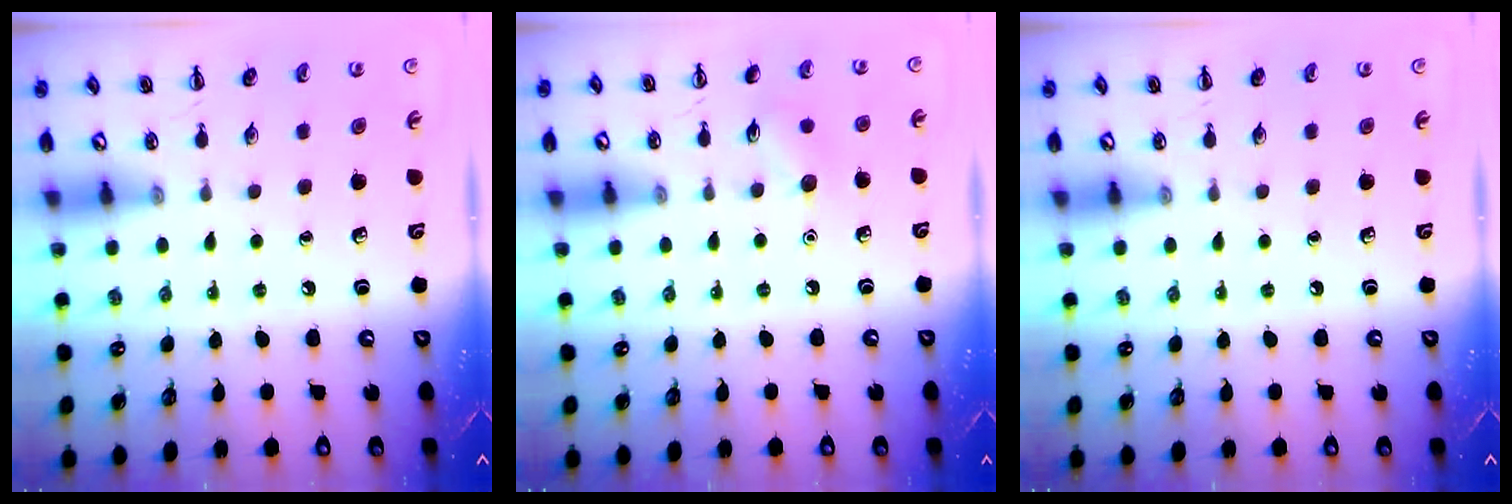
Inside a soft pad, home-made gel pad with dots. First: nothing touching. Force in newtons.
{"total": 6.2, "press": 6.1, "slide": 1.2}
{"total": 0.0}